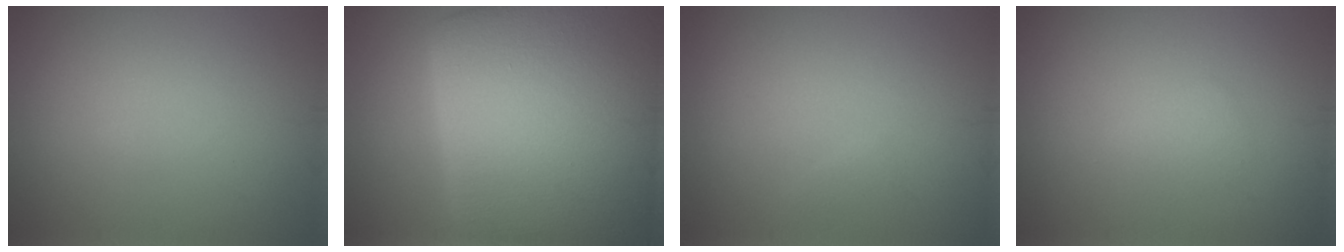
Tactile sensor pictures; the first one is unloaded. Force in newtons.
{"total": 24.4, "press": 24.3, "slide": 0.7}
{"total": 0.5, "press": 0.5, "slide": 0.0}
{"total": 1.1, "press": 1.1, "slide": 0.1}